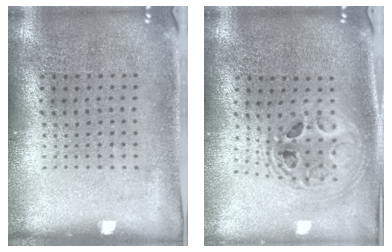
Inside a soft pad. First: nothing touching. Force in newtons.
{"total": 2.1, "press": 1.7, "slide": 1.2}